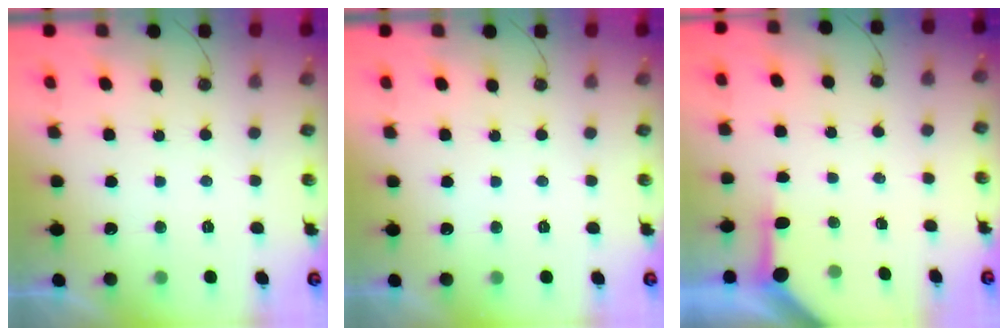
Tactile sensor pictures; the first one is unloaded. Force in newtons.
{"total": 0.0}
{"total": 3.7, "press": 3.7, "slide": 0.3}